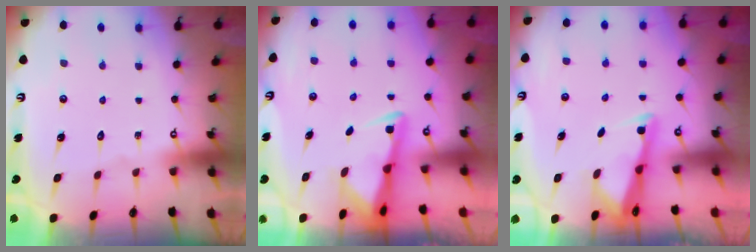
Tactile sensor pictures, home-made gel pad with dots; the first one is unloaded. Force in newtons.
{"total": 2.7, "press": 2.6, "slide": 0.7}
{"total": 2.5, "press": 2.5, "slide": 0.5}